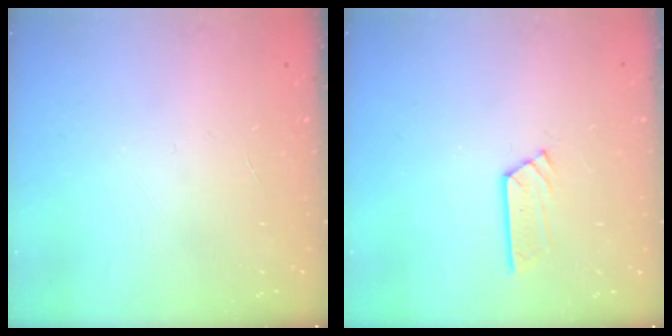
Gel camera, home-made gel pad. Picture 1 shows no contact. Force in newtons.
{"total": 3.5, "press": 3.5, "slide": 0.1}